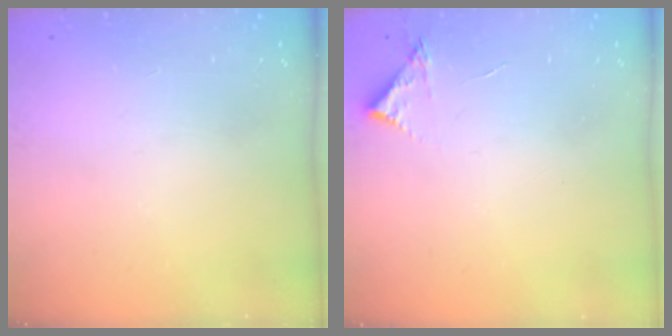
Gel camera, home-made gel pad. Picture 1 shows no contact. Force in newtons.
{"total": 3.6, "press": 3.6, "slide": 0.1}